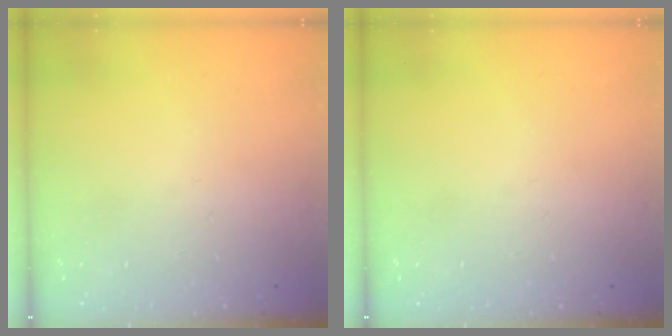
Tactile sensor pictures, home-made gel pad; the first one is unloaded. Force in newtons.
{"total": 0.0}